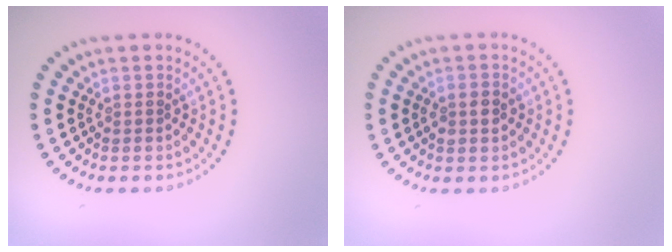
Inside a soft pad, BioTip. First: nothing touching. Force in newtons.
{"total": 1.4, "press": 1.4, "slide": 0.4}